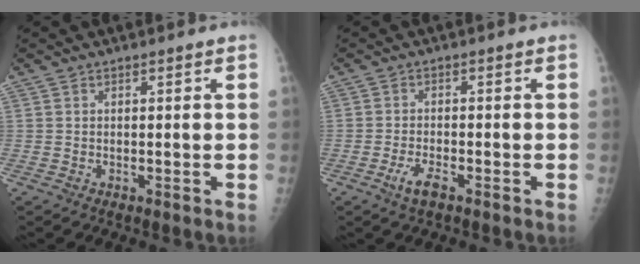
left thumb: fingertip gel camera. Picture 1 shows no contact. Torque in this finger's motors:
{"motor_torque": [-0.34, 0.34, 0.26, -0.02, 0.01]}